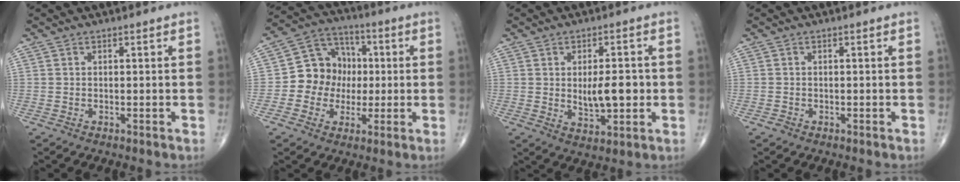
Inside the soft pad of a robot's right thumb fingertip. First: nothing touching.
{"total": 11.3, "force": [-0.5, 10.1, 5.1], "torque": [-0.037, 0.031, -0.017]}
{"total": 7.9, "force": [-0.2, 3.9, 6.9], "torque": [-0.092, -0.006, 0.006]}
{"total": 0.7, "force": [-0.4, 0.5, 0.2], "torque": [-0.003, 0.001, -0.011]}